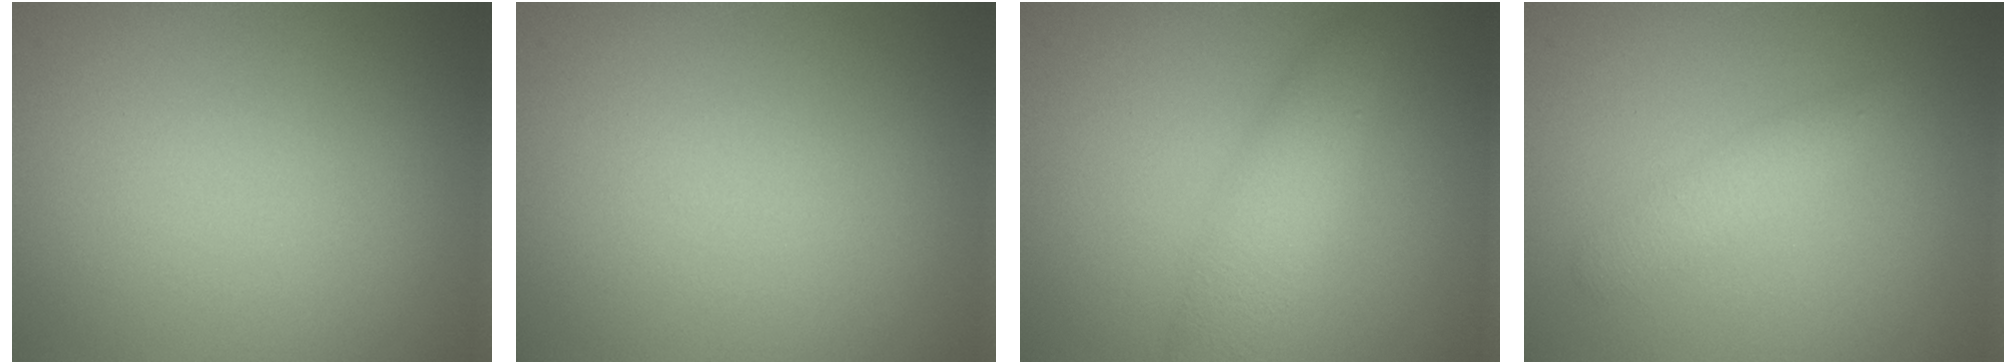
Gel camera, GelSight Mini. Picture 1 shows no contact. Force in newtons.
{"total": 0.0}
{"total": 3.5, "press": 3.5, "slide": 0.1}
{"total": 1.8, "press": 1.8, "slide": 0.0}